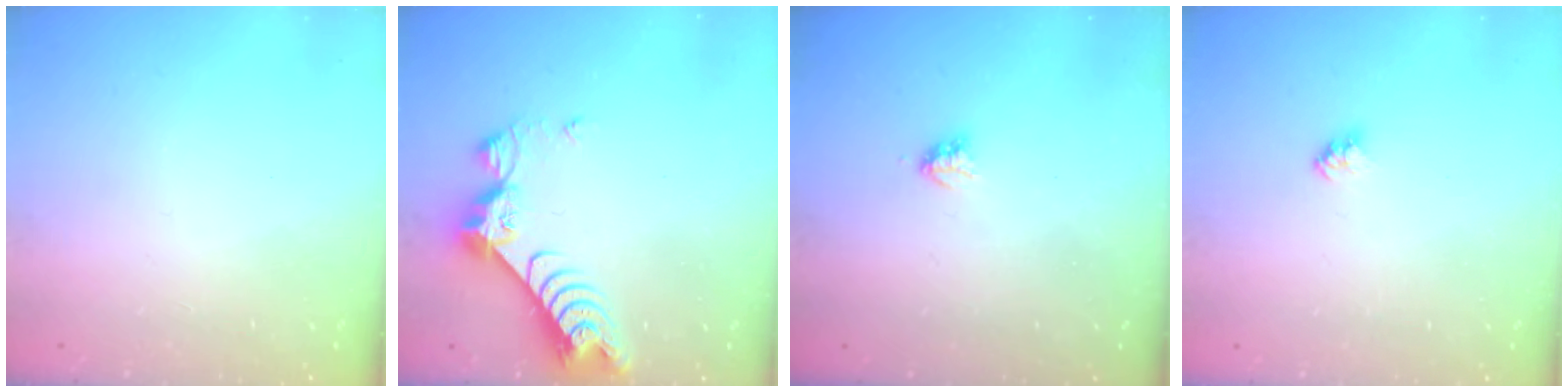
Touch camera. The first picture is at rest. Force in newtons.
{"total": 9.7, "press": 9.7, "slide": 0.8}
{"total": 2.9, "press": 2.9, "slide": 0.5}
{"total": 2.4, "press": 2.4, "slide": 0.2}